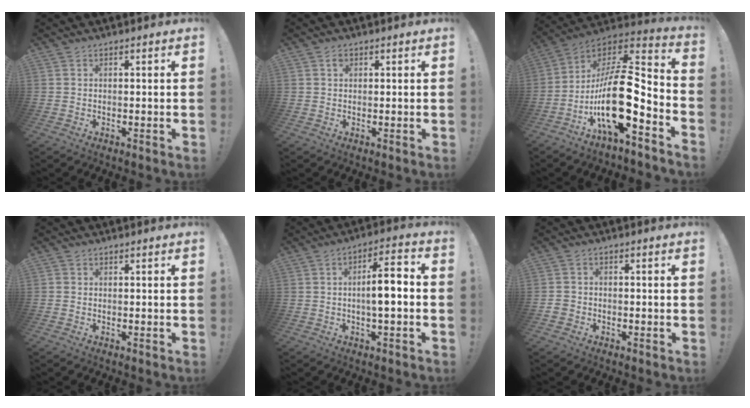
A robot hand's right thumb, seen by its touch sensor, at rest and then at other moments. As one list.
[{"total": 1.1, "force": [0.4, 0.9, 0.5], "torque": [-0.001, 0.000, 0.006]}, {"total": 20.4, "force": [-5.3, 7.4, 18.2], "torque": [-0.335, 0.015, -0.090]}, {"total": 0.6, "force": [-0.2, 0.5, 0.0], "torque": [-0.005, 0.003, -0.001]}, {"total": 9.0, "force": [-1.4, 2.4, 8.5], "torque": [-0.138, 0.015, -0.028]}, {"total": 2.4, "force": [-1.3, 1.9, 0.6], "torque": [-0.006, 0.009, -0.024]}]